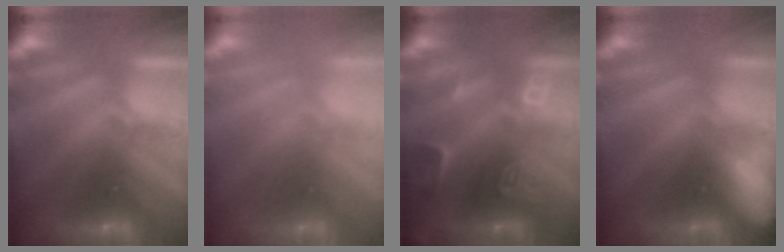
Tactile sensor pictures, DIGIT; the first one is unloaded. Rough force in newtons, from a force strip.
{"total": 3.1}
{"total": 2.6}
{"total": 8.7}